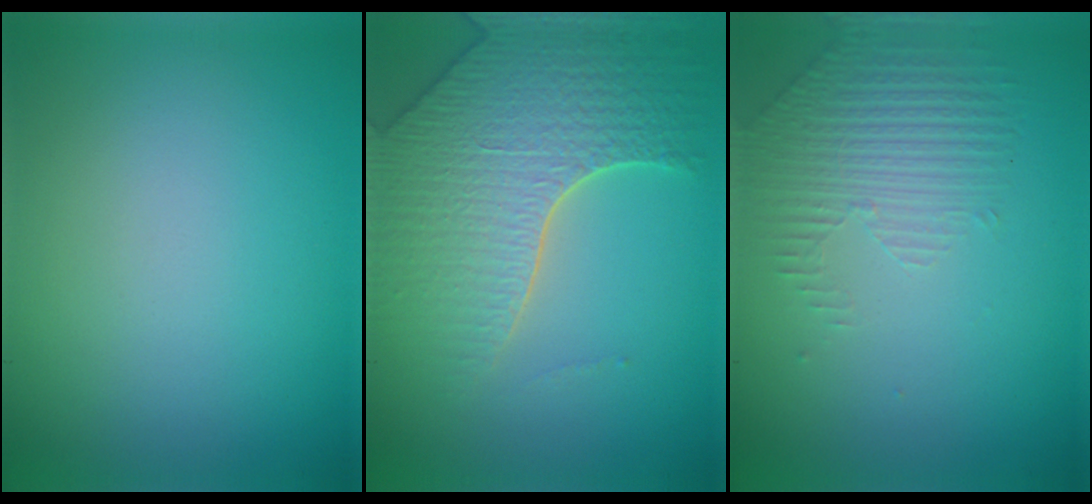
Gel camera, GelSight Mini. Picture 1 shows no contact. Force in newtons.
{"total": 6.2, "press": 5.2, "slide": 3.4}
{"total": 1.5, "press": 0.9, "slide": 1.2}